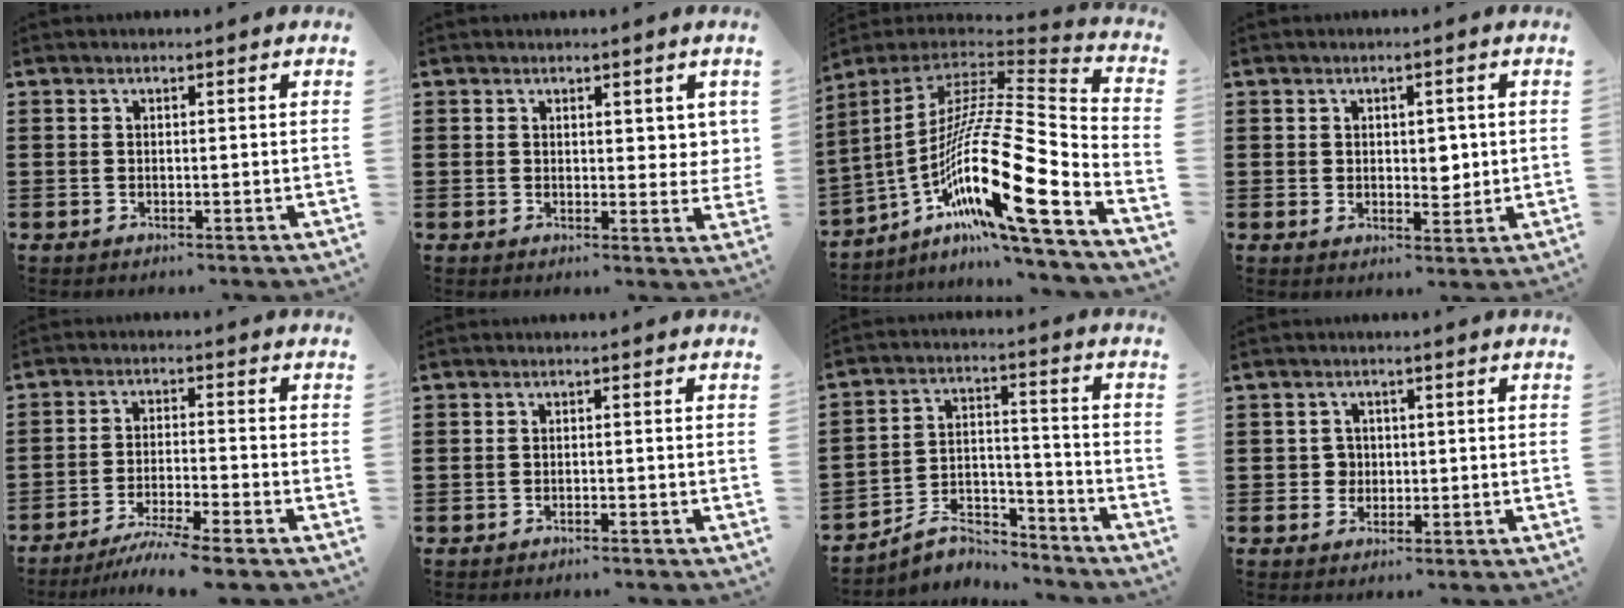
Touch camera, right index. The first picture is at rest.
{"total": 2.8, "force": [1.4, 1.5, 1.8], "torque": [-0.014, -0.001, 0.021]}
{"total": 20.0, "force": [-8.1, 3.8, 17.8], "torque": [-0.332, -0.019, -0.156]}
{"total": 3.4, "force": [0.4, 2.3, 2.4], "torque": [-0.028, 0.002, 0.000]}
{"total": 5.4, "force": [-4.7, -0.5, 2.7], "torque": [-0.058, -0.019, -0.091]}
{"total": 0.8, "force": [-0.8, -0.1, 0.2], "torque": [-0.006, -0.001, -0.016]}
{"total": 6.3, "force": [-5.7, 2.2, 1.4], "torque": [-0.036, 0.011, -0.114]}
{"total": 2.1, "force": [-0.2, 1.9, 0.7], "torque": [-0.020, 0.007, -0.005]}